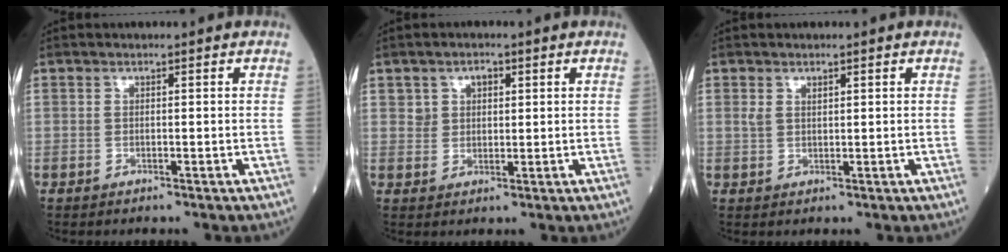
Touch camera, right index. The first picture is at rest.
{"total": 3.1, "force": [1.5, 2.4, 1.4], "torque": [-0.023, 0.007, 0.027]}
{"total": 1.8, "force": [1.0, 0.9, 1.2], "torque": [-0.030, 0.008, 0.025]}